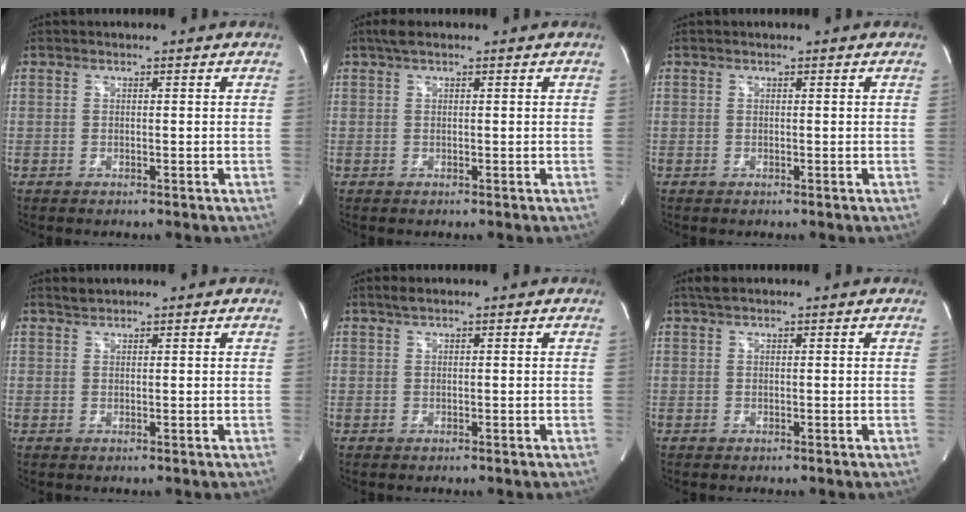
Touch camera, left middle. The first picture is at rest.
{"total": 2.1, "force": [1.5, 0.4, 1.4], "torque": [-0.033, 0.020, 0.028]}
{"total": 0.0}
{"total": 1.0, "force": [1.0, 0.0, 0.0], "torque": [-0.009, 0.005, 0.024]}
{"total": 1.0, "force": [0.8, 0.0, 0.7], "torque": [-0.019, 0.008, 0.017]}
{"total": 1.5, "force": [1.2, 0.1, 0.9], "torque": [-0.022, 0.017, 0.024]}